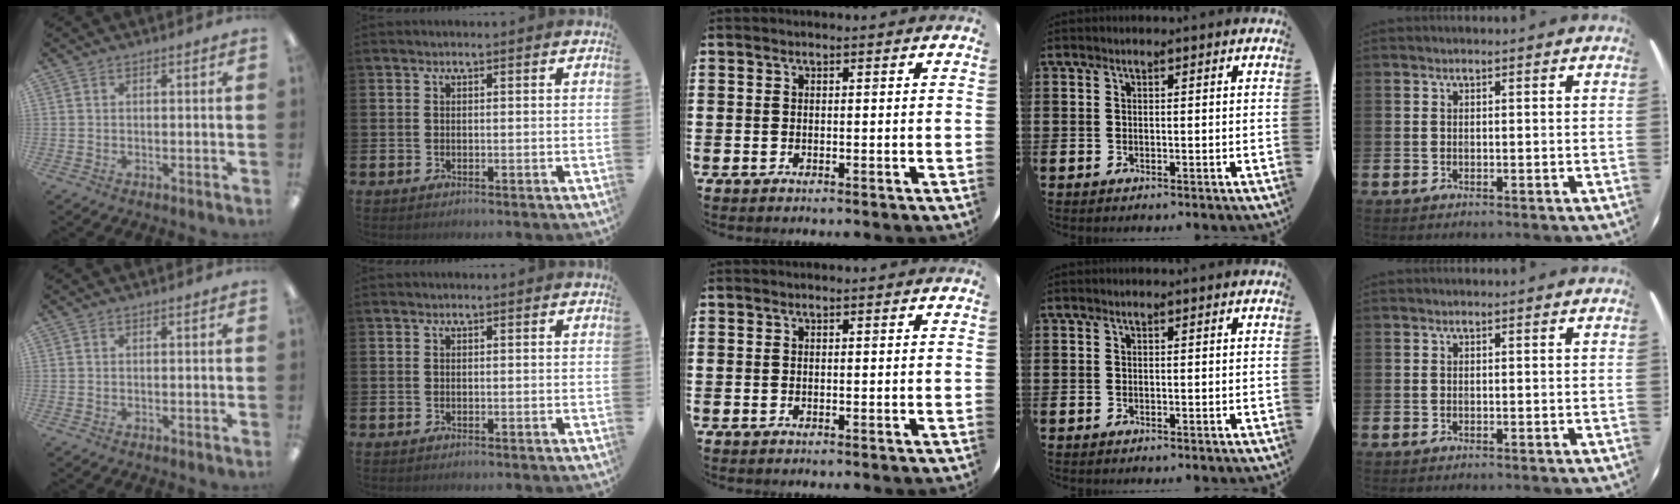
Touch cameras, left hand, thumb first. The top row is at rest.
{}